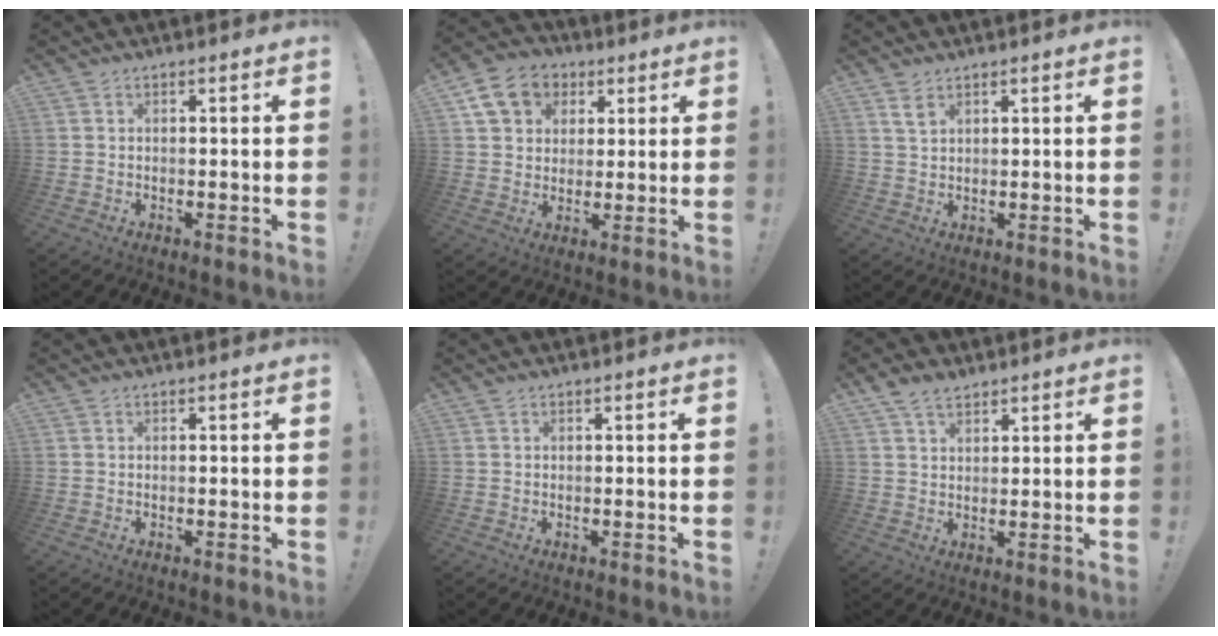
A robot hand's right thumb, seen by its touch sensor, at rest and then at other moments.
{"total": 12.0, "force": [5.1, 9.8, 4.5], "torque": [-0.065, -0.016, 0.103]}
{"total": 3.4, "force": [2.3, 1.7, 2.0], "torque": [-0.030, -0.012, 0.041]}
{"total": 0.0}
{"total": 0.0}
{"total": 5.3, "force": [3.7, 2.8, 2.5], "torque": [-0.047, -0.013, 0.070]}